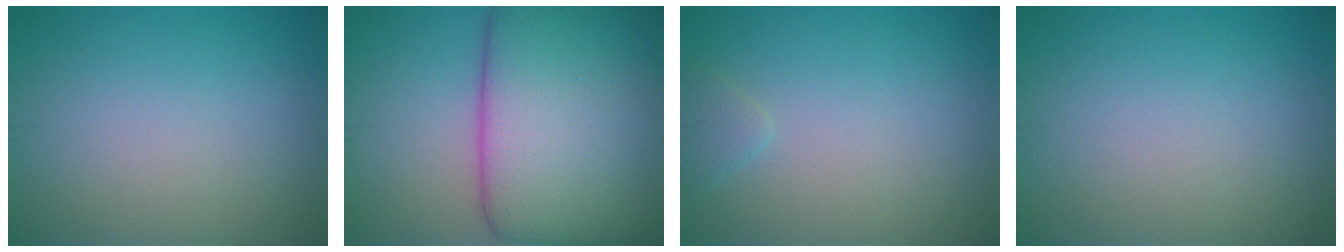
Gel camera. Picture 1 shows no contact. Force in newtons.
{"total": 17.0, "press": 17.0, "slide": 0.5}
{"total": 1.0, "press": 1.0, "slide": 0.1}
{"total": 0.0}